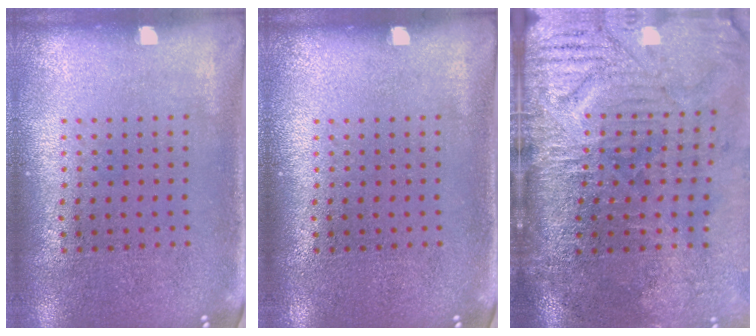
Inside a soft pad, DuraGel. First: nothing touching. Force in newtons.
{"total": 0.0}
{"total": 4.8, "press": 3.9, "slide": 2.7}